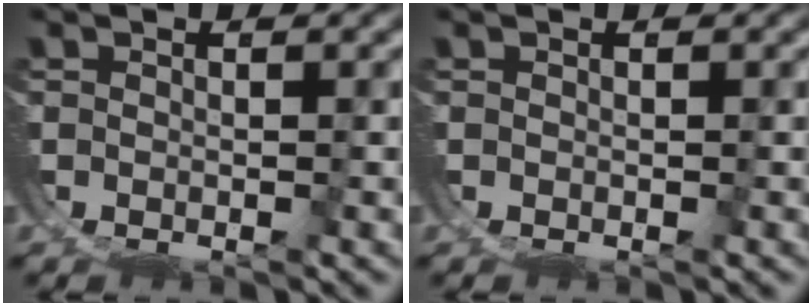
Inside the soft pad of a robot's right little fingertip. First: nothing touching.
{"total": 0.0}